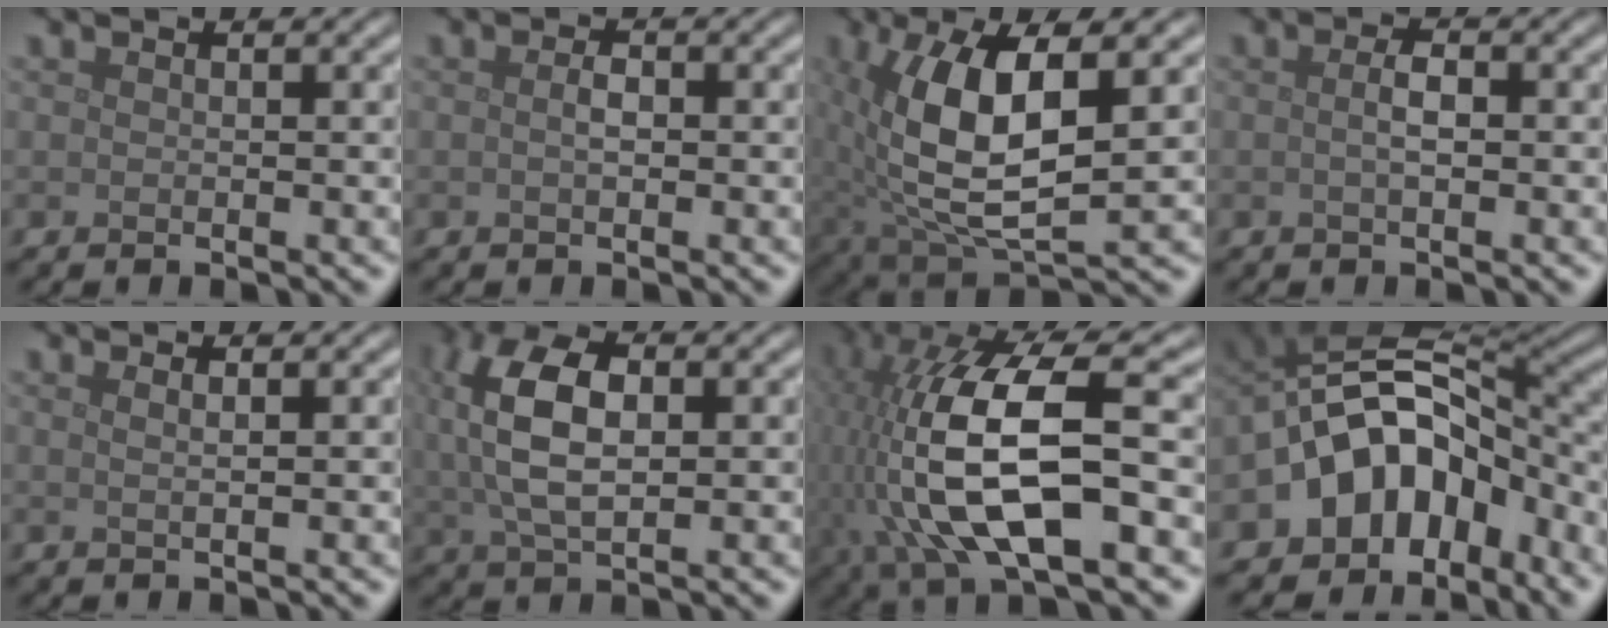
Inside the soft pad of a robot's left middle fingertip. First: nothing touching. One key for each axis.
{"total": 1.2, "fx": -0.1, "fy": 0.5, "fz": 1.1, "tx": -0.023, "ty": 0.001, "tz": -0.002}
{"total": 9.9, "fx": 1.5, "fy": 4.2, "fz": 8.8, "tx": -0.176, "ty": -0.011, "tz": 0.032}
{"total": 1.7, "fx": -0.1, "fy": 0.6, "fz": 1.6, "tx": -0.032, "ty": 0.003, "tz": -0.002}
{"total": 1.6, "fx": 0.7, "fy": 0.7, "fz": 1.2, "tx": -0.004, "ty": -0.002, "tz": -0.003}
{"total": 8.6, "fx": 1.6, "fy": 4.7, "fz": 6.9, "tx": -0.163, "ty": 0.009, "tz": 0.026}
{"total": 14.1, "fx": -1.4, "fy": 5.8, "fz": 12.8, "tx": -0.270, "ty": 0.000, "tz": -0.029}
{"total": 10.8, "fx": -4.6, "fy": 7.6, "fz": 6.1, "tx": -0.086, "ty": 0.006, "tz": -0.095}